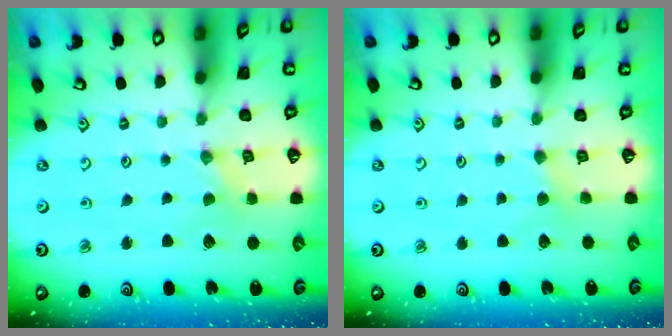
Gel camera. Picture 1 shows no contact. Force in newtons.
{"total": 2.8, "press": 2.7, "slide": 0.5}